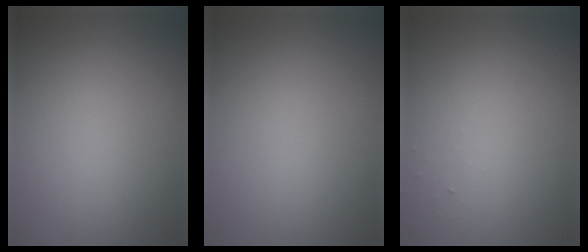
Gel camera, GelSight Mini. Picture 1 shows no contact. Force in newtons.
{"total": 0.0}
{"total": 0.6, "press": 0.6, "slide": 0.1}